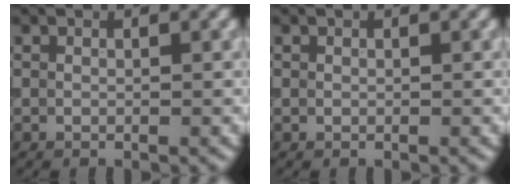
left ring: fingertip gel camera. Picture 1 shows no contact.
{"total": 0.0}